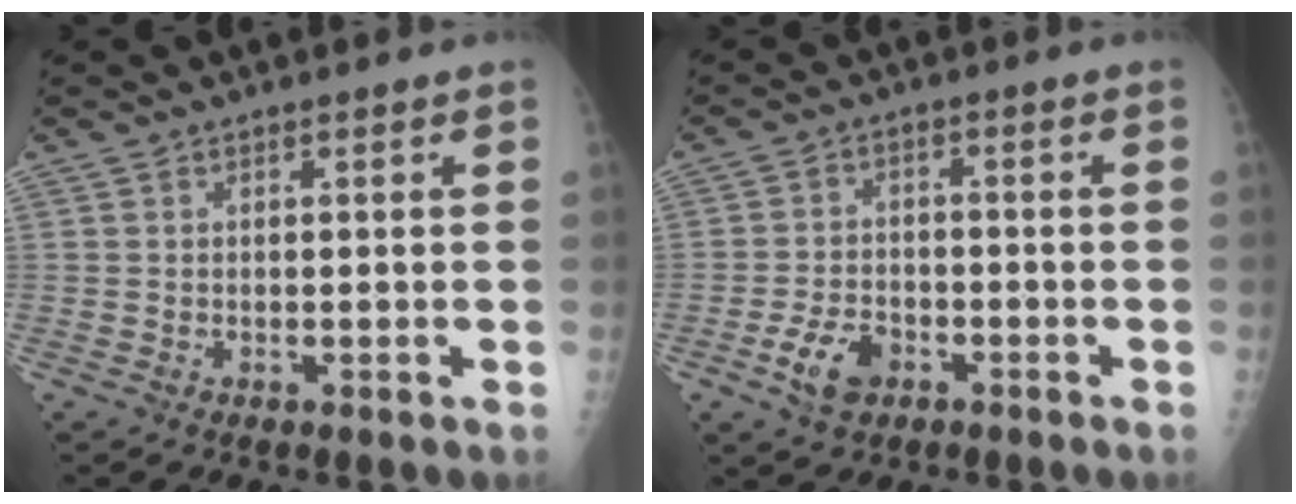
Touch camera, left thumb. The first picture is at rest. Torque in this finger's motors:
{"motor_torque": [0.18, 0.22, 0.59, 0.20, 0.05]}